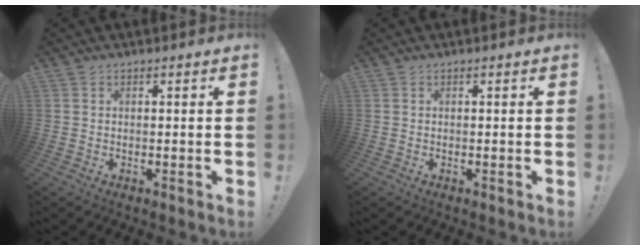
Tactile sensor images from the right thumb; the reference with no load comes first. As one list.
[{"total": 0.0}]